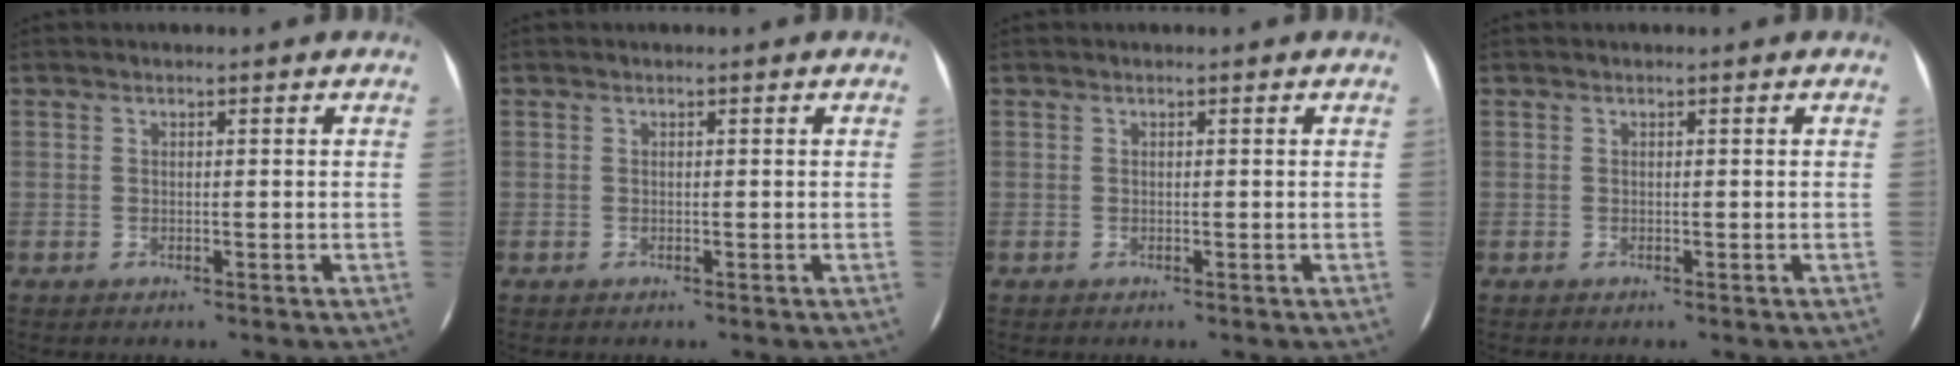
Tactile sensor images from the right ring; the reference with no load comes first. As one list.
[{"total": 0.0}, {"total": 0.0}, {"total": 0.0}]